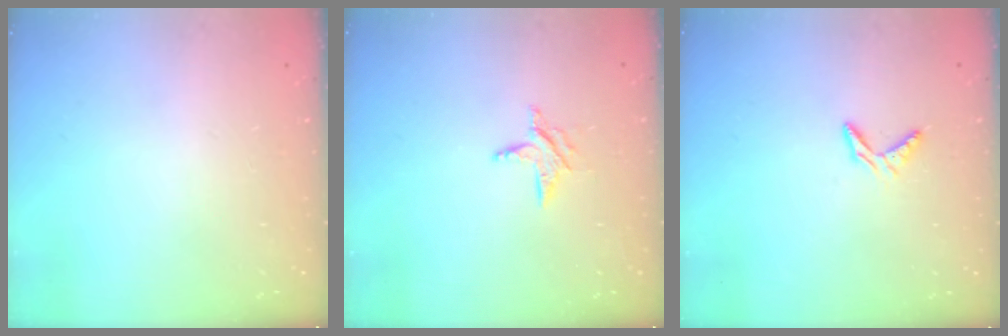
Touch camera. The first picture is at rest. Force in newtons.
{"total": 4.9, "press": 4.9, "slide": 0.4}
{"total": 4.0, "press": 4.0, "slide": 0.3}